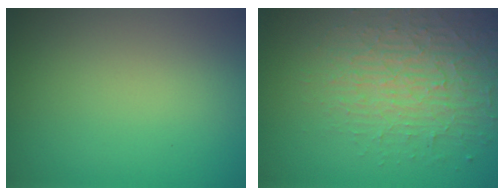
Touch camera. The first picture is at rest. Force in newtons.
{"total": 4.2, "press": 3.8, "slide": 1.7}